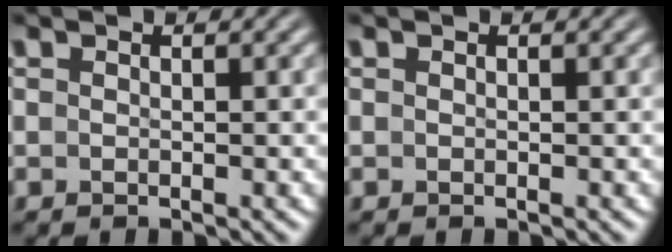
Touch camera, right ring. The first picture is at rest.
{"total": 0.0}